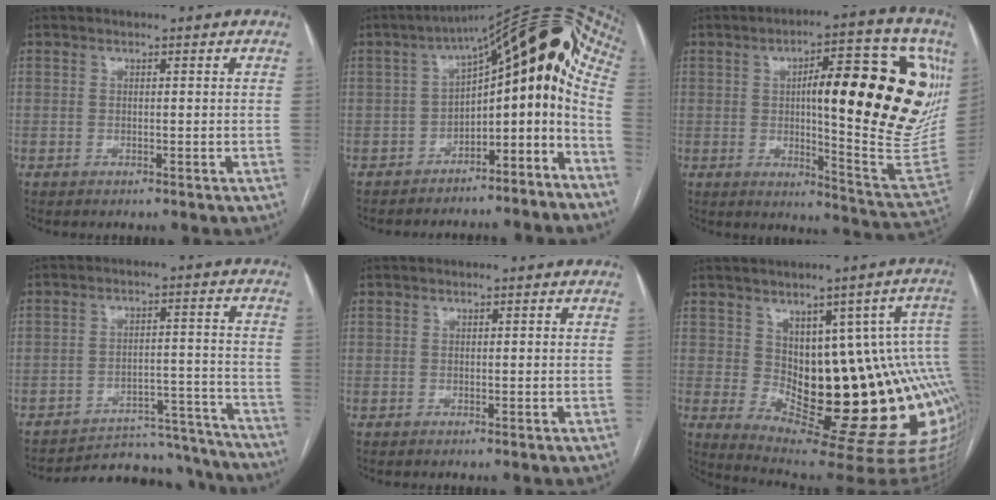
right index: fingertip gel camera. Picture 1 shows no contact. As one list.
[{"total": 17.5, "force": [-6.6, 7.5, 14.4], "torque": [-0.149, 0.090, -0.095]}, {"total": 26.6, "force": [5.6, 4.8, 25.6], "torque": [-0.257, 0.027, 0.083]}, {"total": 18.4, "force": [-17.8, 4.1, 2.4], "torque": [-0.022, 0.029, -0.232]}, {"total": 0.5, "force": [0.2, 0.5, 0.1], "torque": [0.008, 0.003, 0.000]}, {"total": 21.0, "force": [-1.3, 7.0, 19.7], "torque": [-0.143, 0.023, 0.004]}]